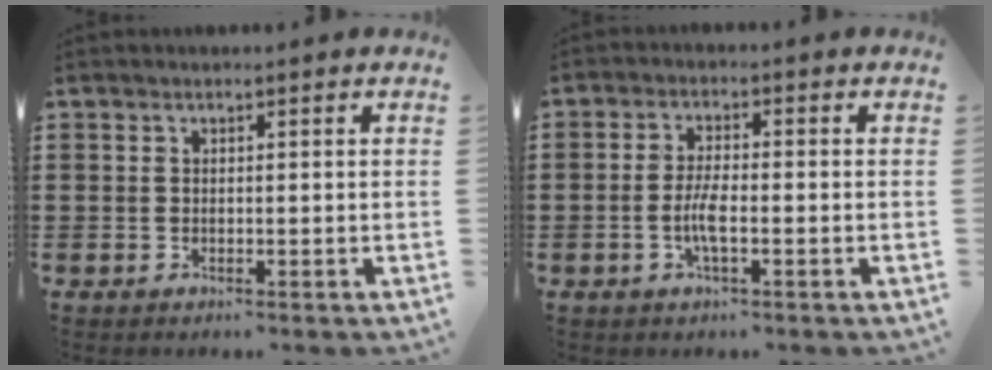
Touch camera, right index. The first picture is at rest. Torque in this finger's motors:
{"motor_torque": [-0.21, 0.24, 0.08, 0.01]}